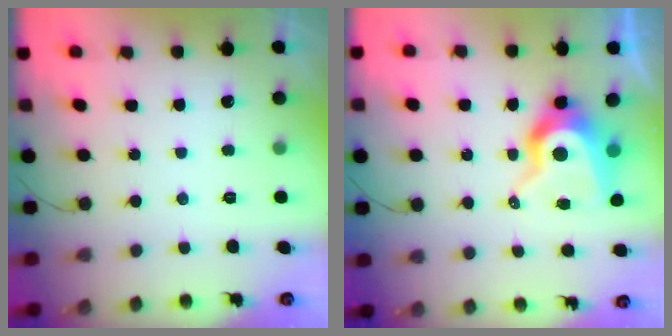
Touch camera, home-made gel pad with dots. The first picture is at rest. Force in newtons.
{"total": 11.7, "press": 11.6, "slide": 1.1}